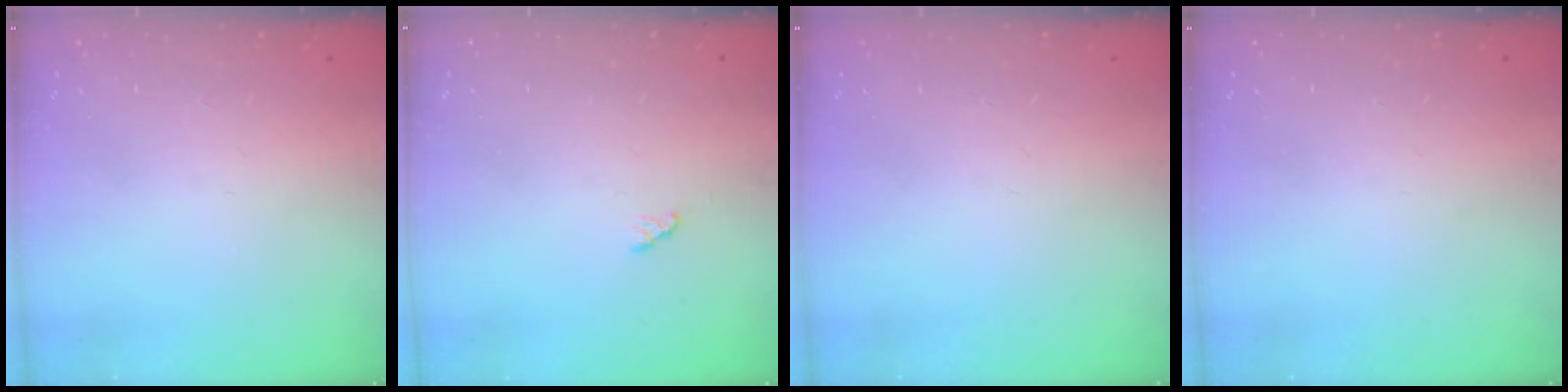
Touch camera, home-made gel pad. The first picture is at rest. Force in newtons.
{"total": 3.4, "press": 3.4, "slide": 0.4}
{"total": 0.0}
{"total": 0.0}